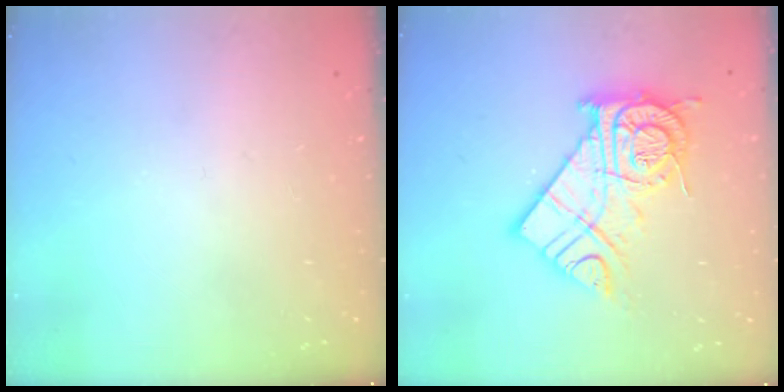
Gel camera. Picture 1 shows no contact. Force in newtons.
{"total": 15.8, "press": 15.7, "slide": 1.3}